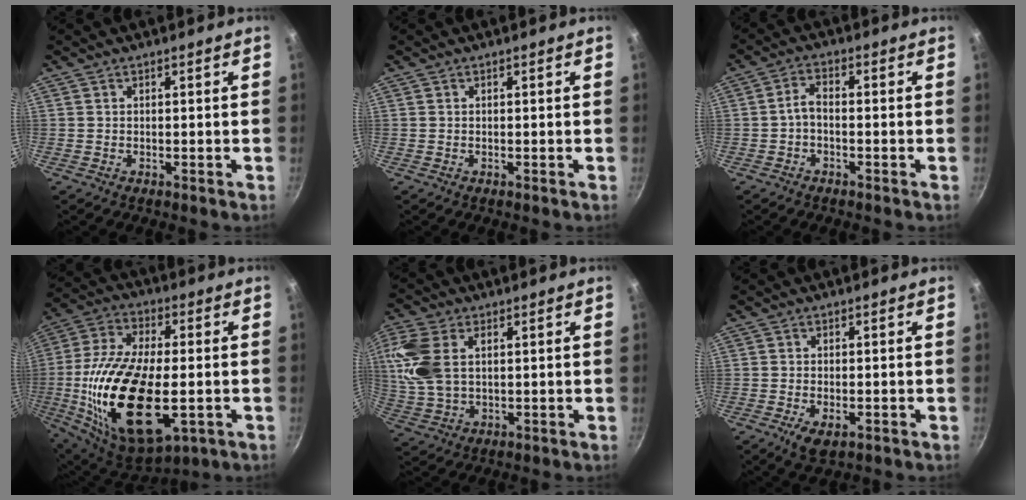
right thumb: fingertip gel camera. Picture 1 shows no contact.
{"total": 0.0}
{"total": 3.3, "force": [-0.9, 1.7, 2.7], "torque": [-0.049, 0.019, -0.024]}
{"total": 26.9, "force": [-4.6, 12.8, 23.2], "torque": [-0.477, -0.011, -0.060]}
{"total": 12.4, "force": [2.8, 7.5, 9.4], "torque": [-0.230, 0.008, 0.059]}
{"total": 4.1, "force": [-1.7, 2.0, 3.2], "torque": [-0.059, 0.000, -0.023]}